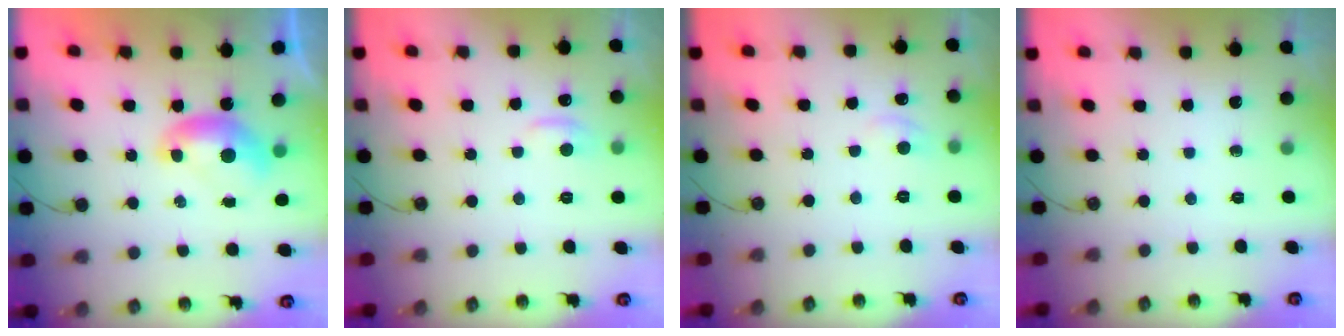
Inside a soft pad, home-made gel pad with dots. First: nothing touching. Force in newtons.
{"total": 0.8, "press": 0.2, "slide": 0.8}
{"total": 0.8, "press": 0.2, "slide": 0.8}
{"total": 0.0}